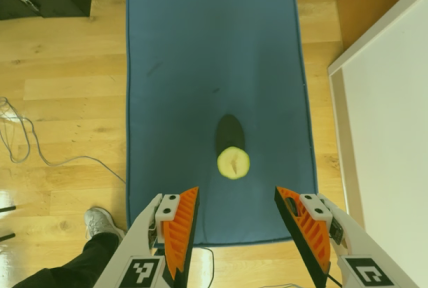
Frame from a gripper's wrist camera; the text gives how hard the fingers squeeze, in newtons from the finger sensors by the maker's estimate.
{"total": 0.8, "left": 1.2, "right": 0.4}